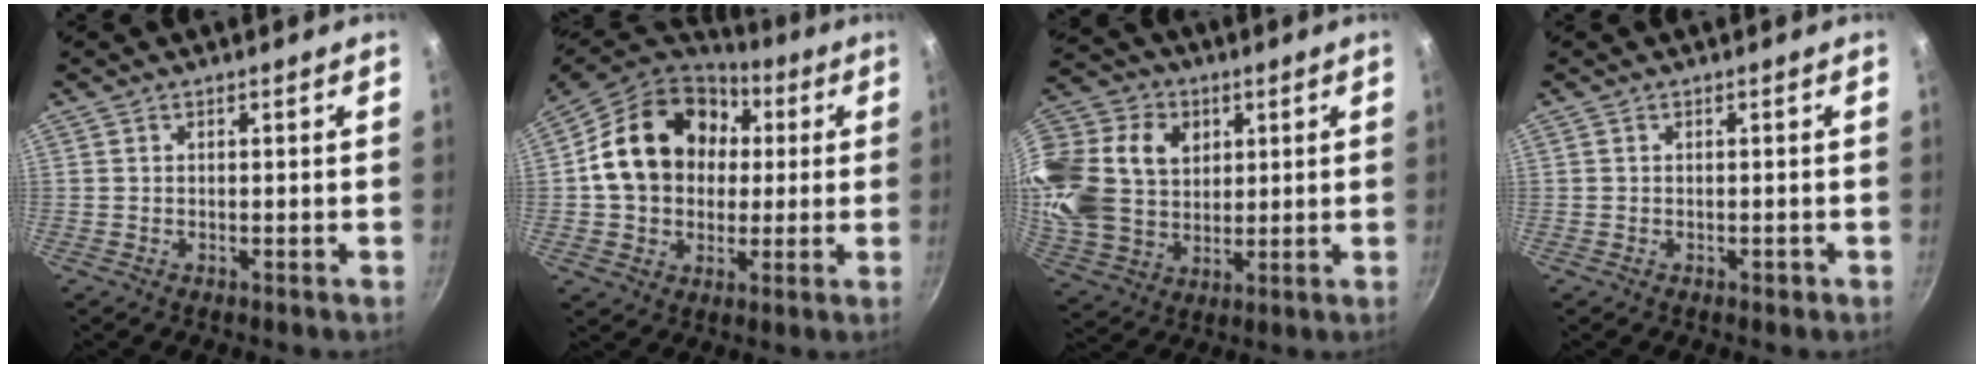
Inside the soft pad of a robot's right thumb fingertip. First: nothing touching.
{"total": 20.6, "force": [3.3, 16.3, 12.2], "torque": [-0.195, 0.030, 0.050]}
{"total": 25.1, "force": [6.9, 19.4, 14.4], "torque": [-0.309, 0.016, 0.134]}
{"total": 1.0, "force": [-0.4, 0.6, 0.6], "torque": [-0.003, 0.006, -0.004]}